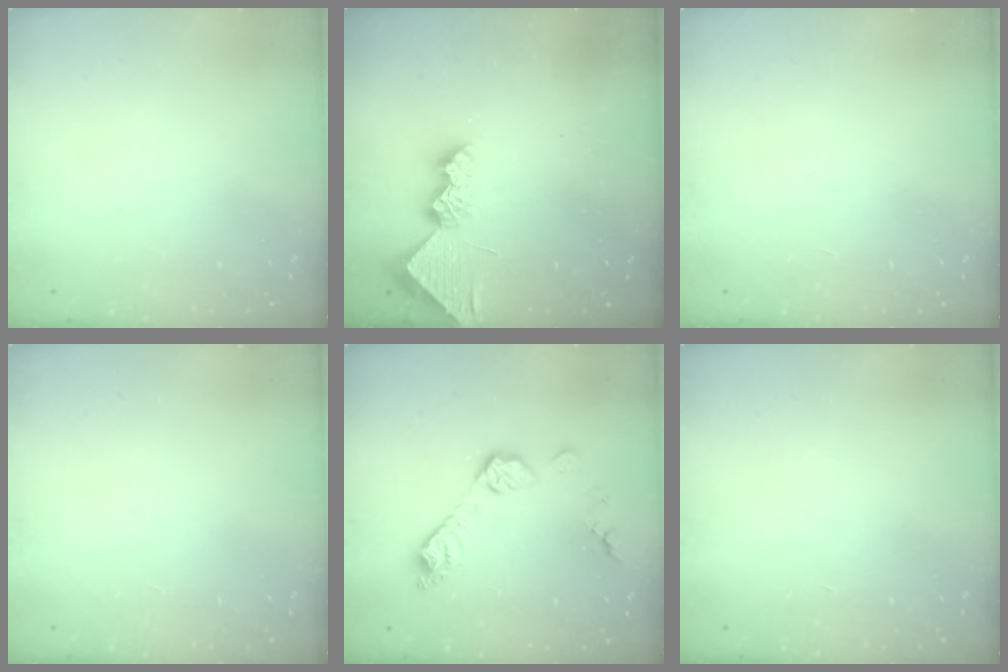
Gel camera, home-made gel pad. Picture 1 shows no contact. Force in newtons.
{"total": 8.3, "press": 8.3, "slide": 0.6}
{"total": 0.0}
{"total": 0.0}
{"total": 11.4, "press": 11.4, "slide": 0.5}
{"total": 0.0}